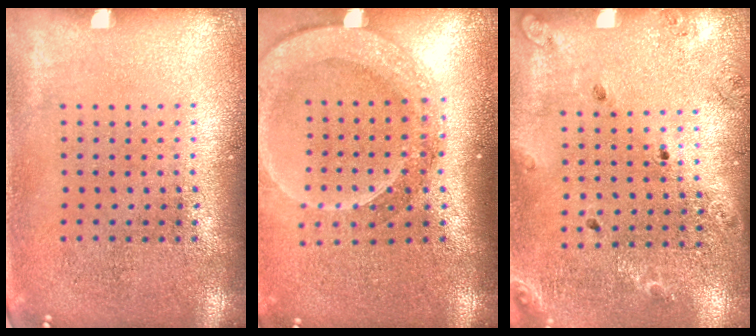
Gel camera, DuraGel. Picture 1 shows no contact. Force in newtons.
{"total": 2.4, "press": 1.9, "slide": 1.4}
{"total": 1.3, "press": 1.3, "slide": 0.3}